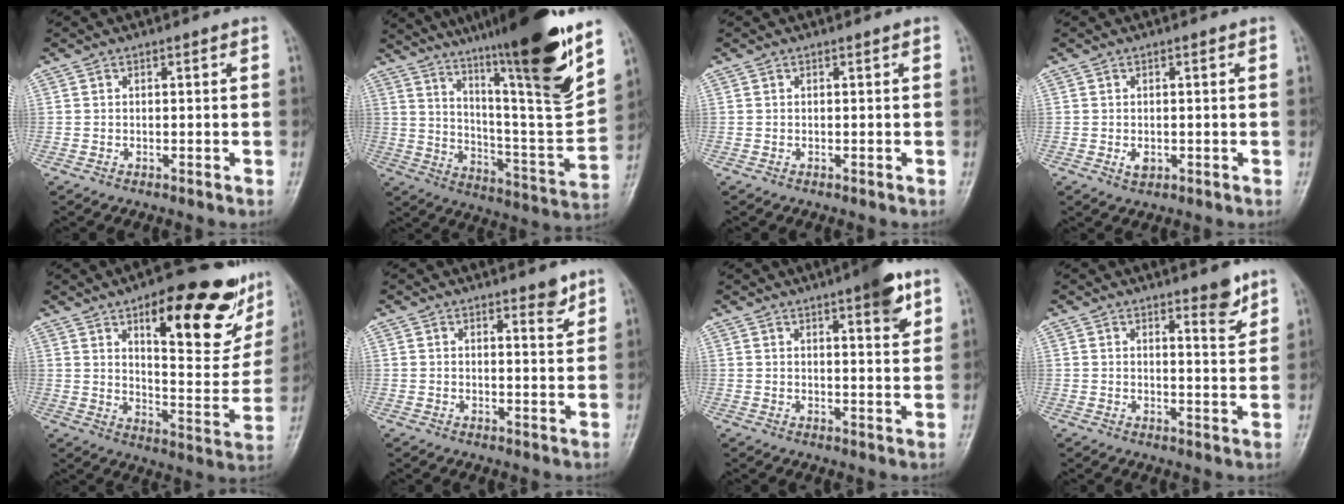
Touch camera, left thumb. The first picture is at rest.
{"total": 26.9, "force": [18.4, 2.5, 19.5], "torque": [-0.282, -0.081, 0.293]}
{"total": 0.0}
{"total": 2.3, "force": [-0.3, 1.5, 1.7], "torque": [-0.022, -0.003, -0.004]}
{"total": 22.7, "force": [12.8, 8.4, 16.8], "torque": [-0.174, -0.056, 0.184]}
{"total": 3.2, "force": [2.2, 1.0, 2.1], "torque": [-0.018, -0.016, 0.030]}
{"total": 7.4, "force": [4.1, 1.9, 5.9], "torque": [-0.068, -0.018, 0.052]}
{"total": 4.8, "force": [3.2, 1.3, 3.3], "torque": [-0.033, -0.025, 0.043]}